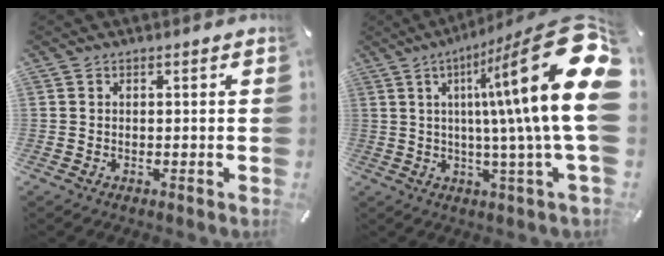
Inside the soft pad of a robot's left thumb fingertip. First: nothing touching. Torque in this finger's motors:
{"motor_torque": [0.85, 1.04, 2.49, -0.29, 0.26]}